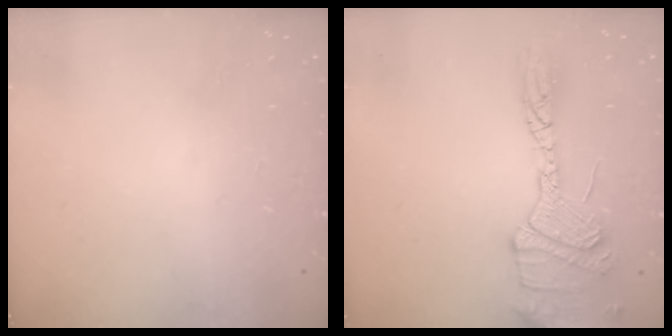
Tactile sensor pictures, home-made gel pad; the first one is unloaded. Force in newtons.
{"total": 18.5, "press": 18.3, "slide": 2.8}